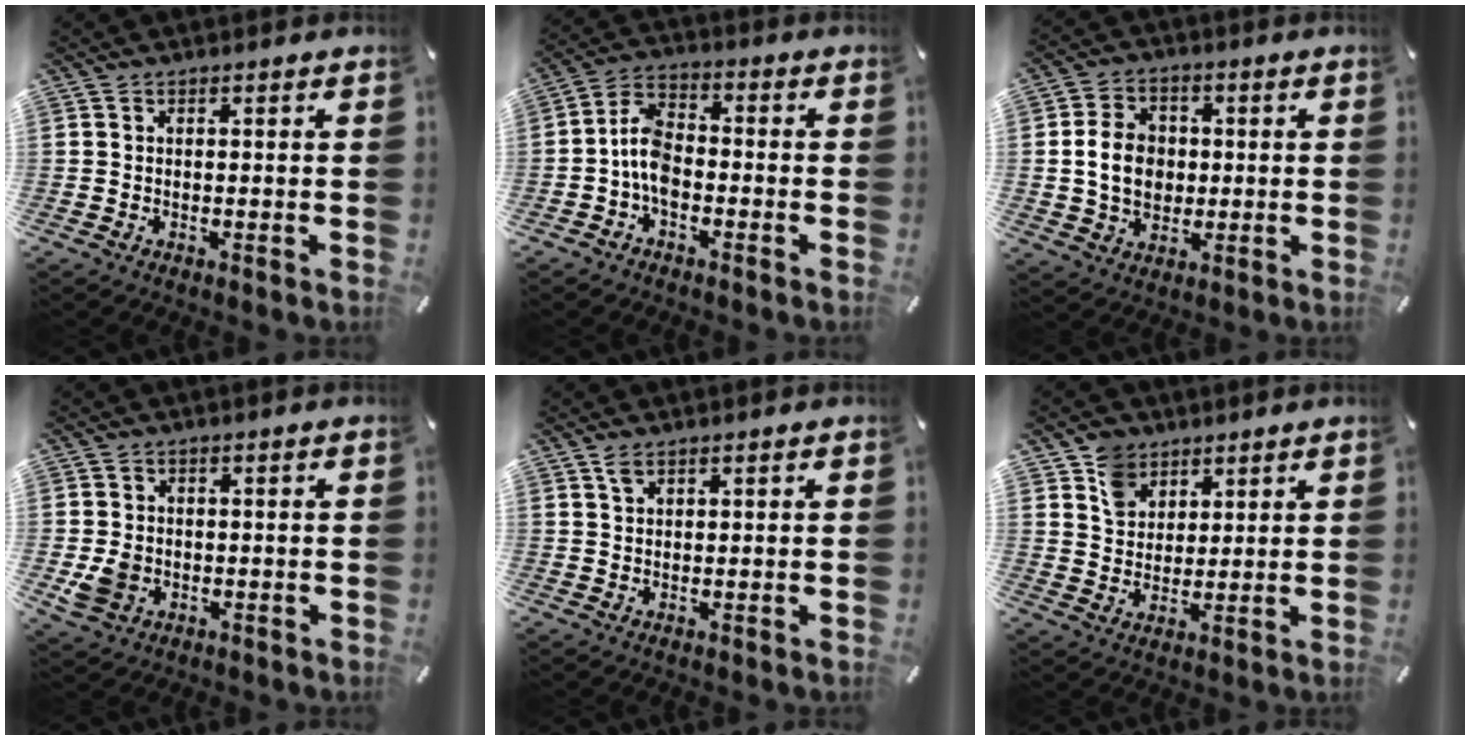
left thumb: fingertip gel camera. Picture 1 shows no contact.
{"total": 7.3, "force": [-2.7, 4.6, 5.0], "torque": [-0.109, 0.015, -0.053]}
{"total": 9.6, "force": [0.3, 8.1, 5.2], "torque": [-0.108, 0.010, 0.005]}
{"total": 5.2, "force": [-1.0, 4.6, 2.3], "torque": [-0.037, -0.001, -0.018]}
{"total": 2.0, "force": [1.3, 0.8, 1.3], "torque": [-0.028, 0.001, 0.024]}
{"total": 7.2, "force": [4.4, 5.5, 1.5], "torque": [-0.028, -0.012, 0.082]}